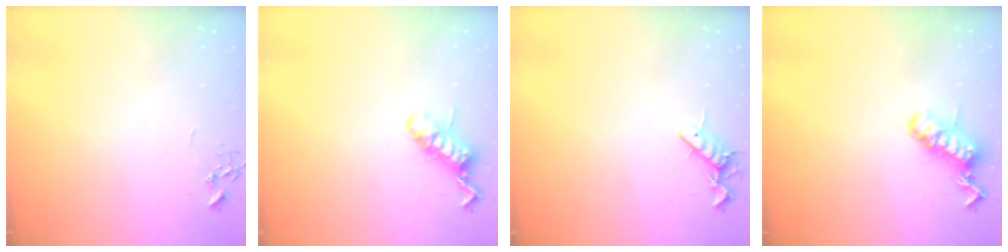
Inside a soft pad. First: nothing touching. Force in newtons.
{"total": 12.2, "press": 12.2, "slide": 0.6}
{"total": 8.6, "press": 8.5, "slide": 1.3}
{"total": 15.5, "press": 15.4, "slide": 1.8}